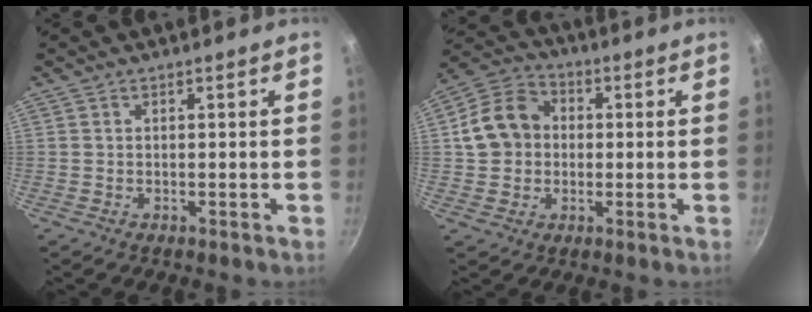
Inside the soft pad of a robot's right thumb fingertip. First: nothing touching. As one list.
[{"total": 11.3, "force": [0.7, 9.6, 6.1], "torque": [-0.078, 0.022, -0.005]}]